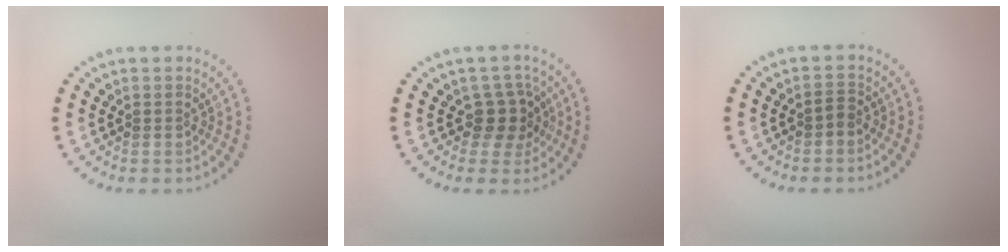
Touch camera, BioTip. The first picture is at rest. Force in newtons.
{"total": 2.5, "press": 2.0, "slide": 1.6}
{"total": 0.9, "press": 0.7, "slide": 0.5}